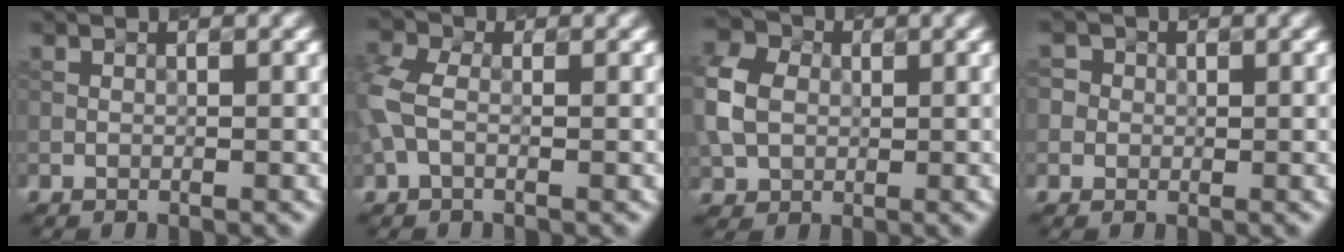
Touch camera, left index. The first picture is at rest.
{"total": 3.4, "force": [-0.2, 2.2, 2.5], "torque": [-0.075, 0.006, -0.016]}
{"total": 6.2, "force": [0.2, 4.9, 3.7], "torque": [-0.104, 0.013, 0.000]}
{"total": 3.0, "force": [1.0, 2.6, 0.9], "torque": [0.009, 0.016, -0.010]}